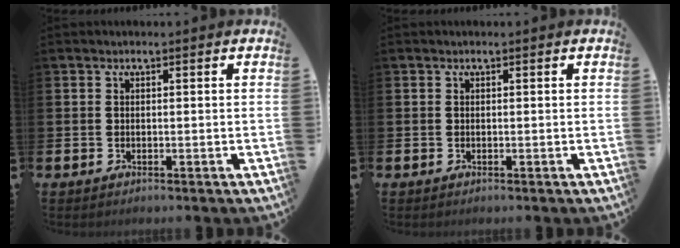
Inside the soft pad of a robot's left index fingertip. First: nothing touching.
{"total": 0.0}